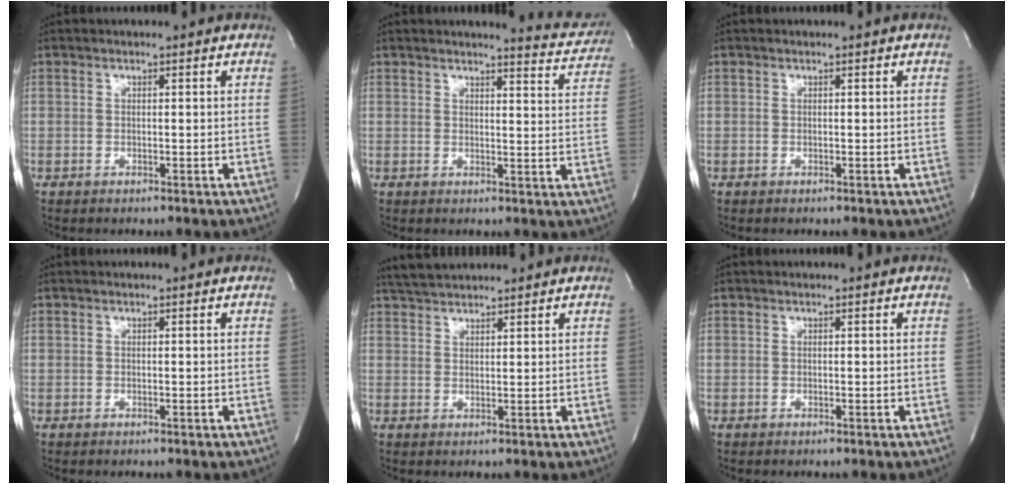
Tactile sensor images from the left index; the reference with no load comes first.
{"total": 7.1, "force": [7.1, 0.5, 0.8], "torque": [-0.002, -0.038, 0.063]}
{"total": 0.0}
{"total": 0.0}
{"total": 4.5, "force": [4.3, 0.7, 1.3], "torque": [-0.030, 0.022, 0.081]}
{"total": 0.0}